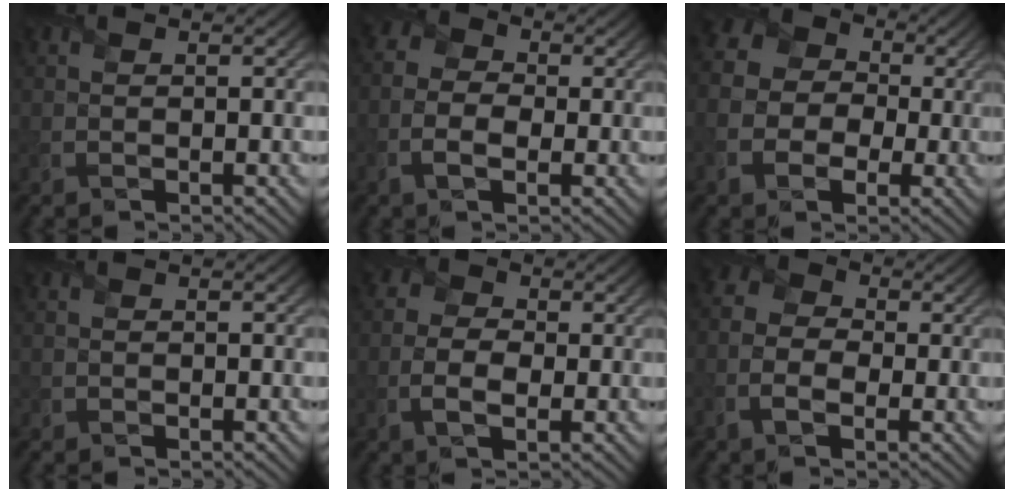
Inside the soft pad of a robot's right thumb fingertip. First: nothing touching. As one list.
[{"total": 4.8, "force": [-1.0, 3.3, 3.3], "torque": [-0.074, -0.006, -0.026]}, {"total": 10.4, "force": [-0.9, 8.8, 5.5], "torque": [-0.125, -0.001, -0.045]}, {"total": 0.0}, {"total": 4.5, "force": [-0.6, 3.0, 3.3], "torque": [-0.073, -0.003, -0.019]}, {"total": 5.5, "force": [-1.6, 3.7, 3.7], "torque": [-0.084, -0.004, -0.039]}]